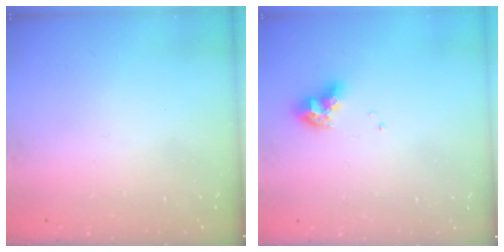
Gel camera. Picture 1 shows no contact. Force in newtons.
{"total": 9.1, "press": 9.1, "slide": 1.1}